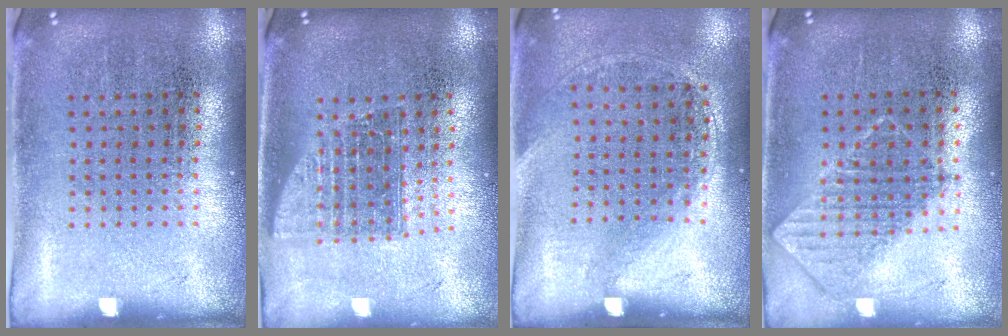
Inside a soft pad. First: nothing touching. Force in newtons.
{"total": 1.5, "press": 1.2, "slide": 1.0}
{"total": 1.4, "press": 0.9, "slide": 1.0}
{"total": 0.8, "press": 0.8, "slide": 0.1}